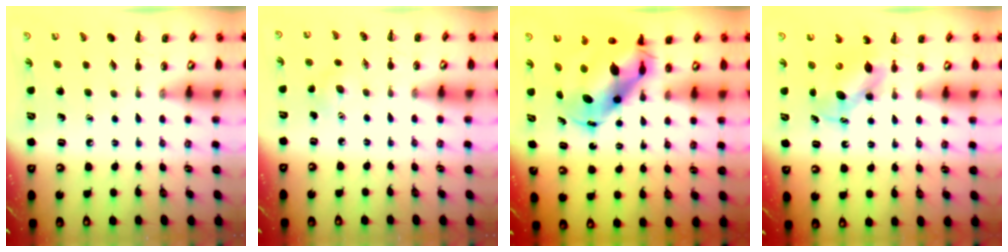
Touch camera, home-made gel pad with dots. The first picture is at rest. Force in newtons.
{"total": 3.0, "press": 2.8, "slide": 0.8}
{"total": 10.2, "press": 9.9, "slide": 2.5}
{"total": 6.4, "press": 6.4, "slide": 0.8}